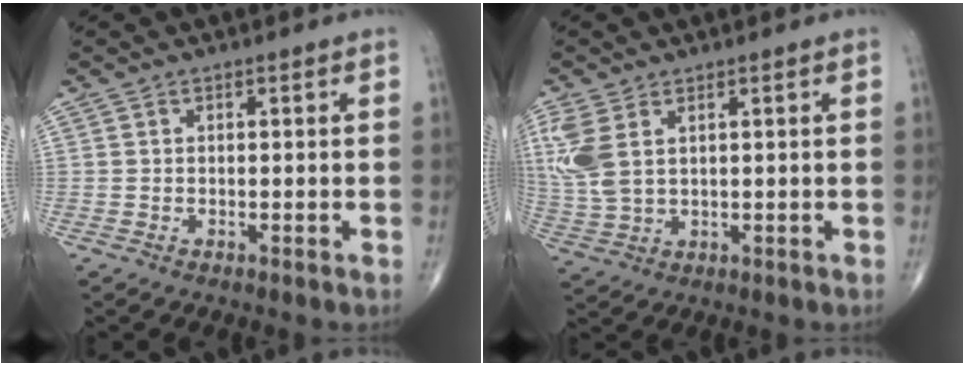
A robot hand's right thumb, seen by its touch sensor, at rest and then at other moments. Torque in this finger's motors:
{"motor_torque": [0.16, 0.21, 0.93, 0.57, 0.09]}